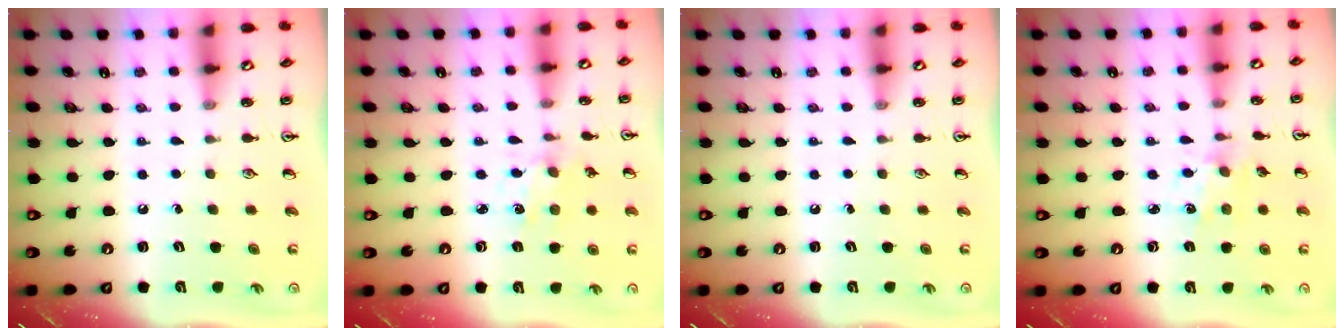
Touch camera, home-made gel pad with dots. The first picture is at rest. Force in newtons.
{"total": 1.4, "press": 1.4, "slide": 0.3}
{"total": 0.0}
{"total": 2.5, "press": 2.4, "slide": 0.7}